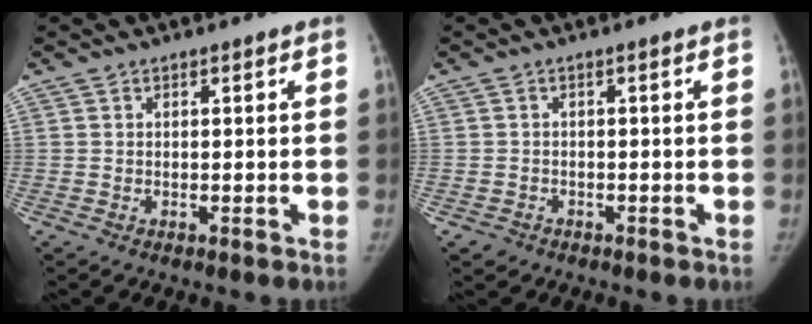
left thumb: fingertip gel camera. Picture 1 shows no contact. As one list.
[{"total": 1.7, "force": [-1.1, 1.3, 0.2], "torque": [-0.005, 0.005, -0.016]}]